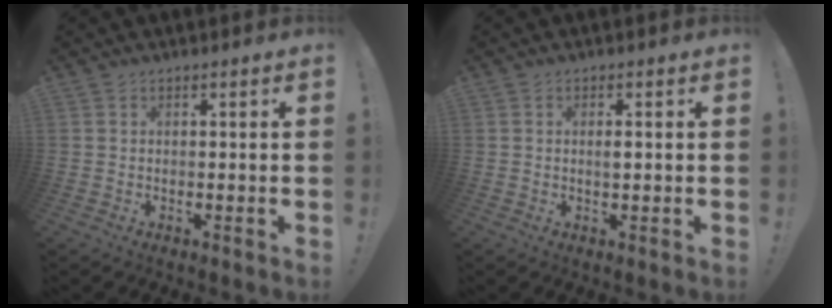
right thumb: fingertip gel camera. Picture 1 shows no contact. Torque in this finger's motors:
{"motor_torque": [0.01, -0.16, -0.01, 0.18, 0.03]}